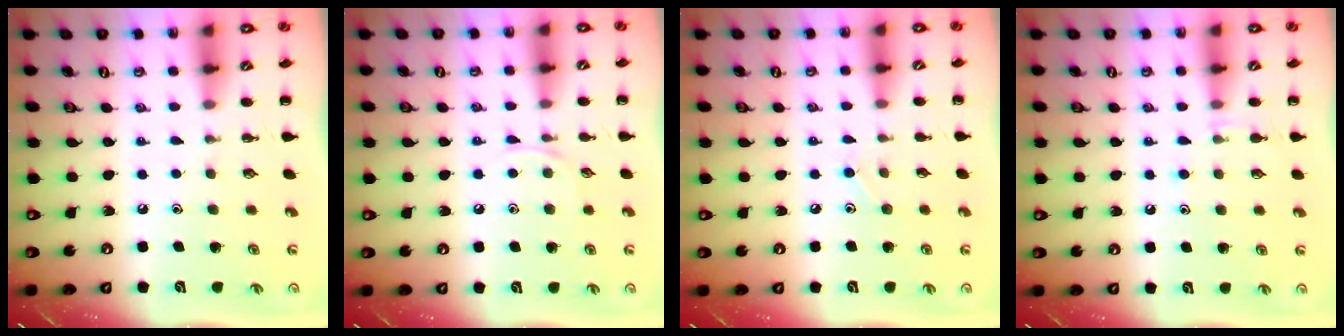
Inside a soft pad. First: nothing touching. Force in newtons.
{"total": 4.3, "press": 4.1, "slide": 1.3}
{"total": 6.4, "press": 6.0, "slide": 2.3}
{"total": 6.2, "press": 5.9, "slide": 2.0}